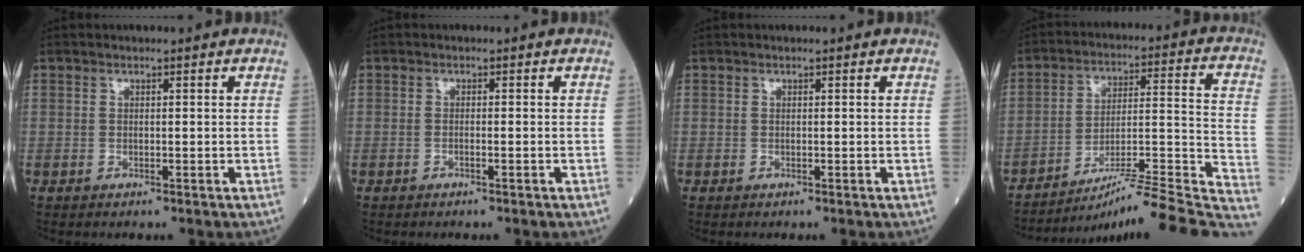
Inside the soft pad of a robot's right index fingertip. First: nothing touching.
{"total": 0.6, "force": [-0.4, 0.0, 0.4], "torque": [-0.011, 0.001, -0.006]}
{"total": 0.0}
{"total": 24.3, "force": [-21.0, -0.7, 12.3], "torque": [-0.104, 0.003, -0.300]}